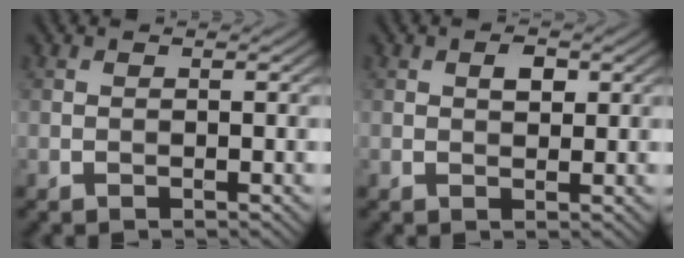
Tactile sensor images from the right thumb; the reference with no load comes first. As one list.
[{"total": 2.0, "force": [0.7, 1.1, 1.4], "torque": [-0.021, 0.000, 0.011]}]